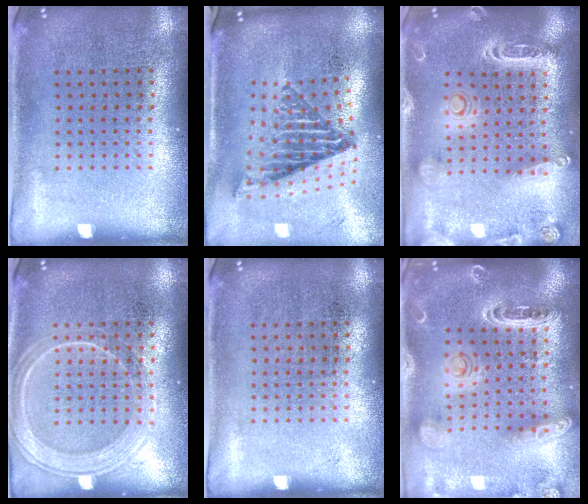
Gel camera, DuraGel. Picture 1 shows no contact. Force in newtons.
{"total": 2.1, "press": 1.4, "slide": 1.5}
{"total": 2.3, "press": 2.1, "slide": 0.9}
{"total": 2.6, "press": 2.5, "slide": 0.6}
{"total": 0.0}
{"total": 1.9, "press": 1.9, "slide": 0.5}